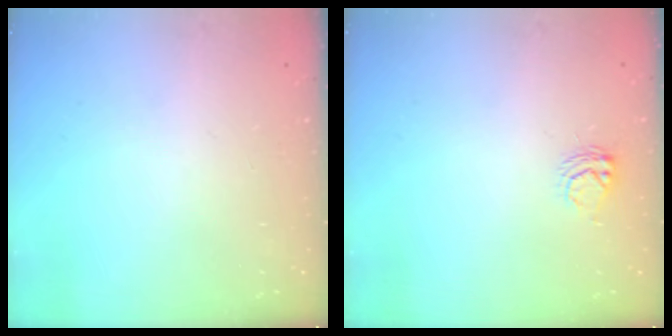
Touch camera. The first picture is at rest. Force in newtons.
{"total": 5.0, "press": 5.0, "slide": 0.6}